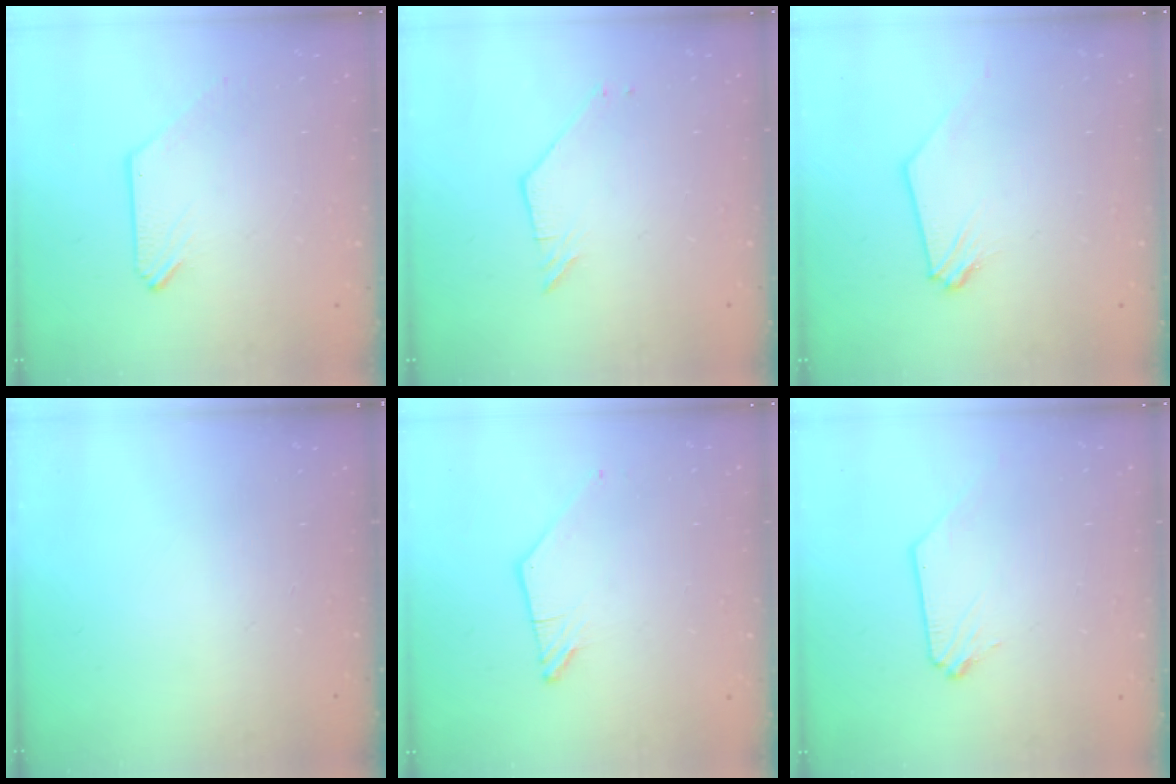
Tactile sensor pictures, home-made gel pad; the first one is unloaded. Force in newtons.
{"total": 2.2, "press": 2.2, "slide": 0.1}
{"total": 0.7, "press": 0.7, "slide": 0.1}
{"total": 0.0}
{"total": 0.7, "press": 0.7, "slide": 0.2}
{"total": 0.0}